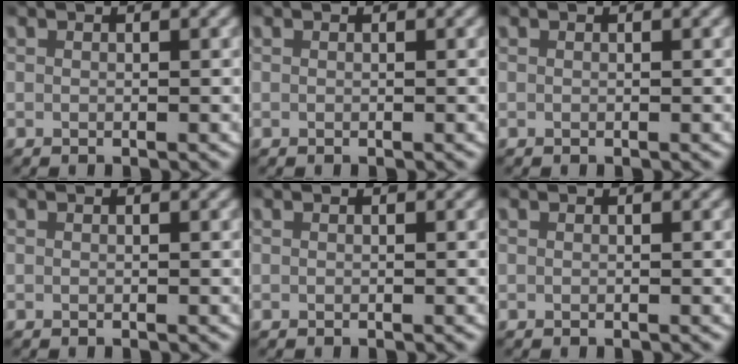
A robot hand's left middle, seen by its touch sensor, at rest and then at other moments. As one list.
[{"total": 0.0}, {"total": 0.0}, {"total": 0.0}, {"total": 0.0}, {"total": 0.0}]